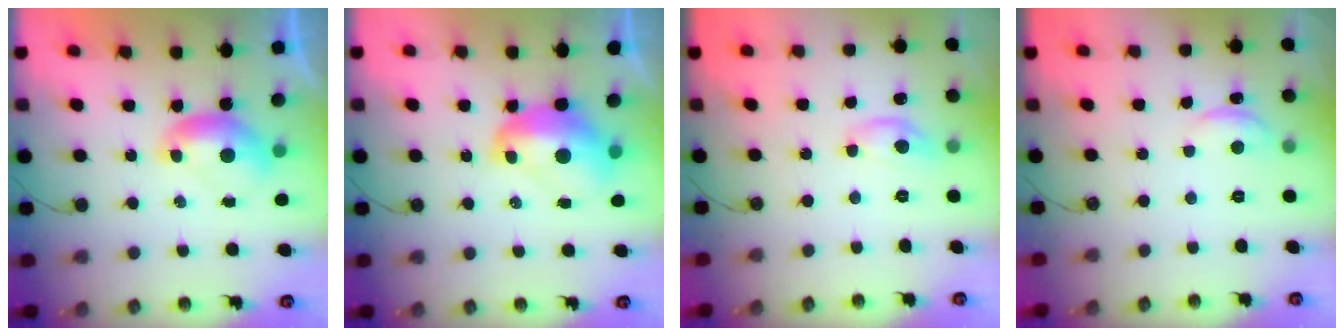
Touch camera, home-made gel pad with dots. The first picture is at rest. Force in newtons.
{"total": 4.7, "press": 4.6, "slide": 0.9}
{"total": 3.4, "press": 3.4, "slide": 0.1}
{"total": 0.0}